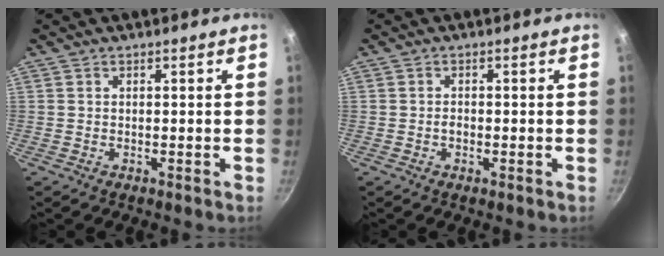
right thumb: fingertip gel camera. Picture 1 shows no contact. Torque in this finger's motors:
{"motor_torque": [0.26, -0.07, -0.27, 0.11, -0.01]}